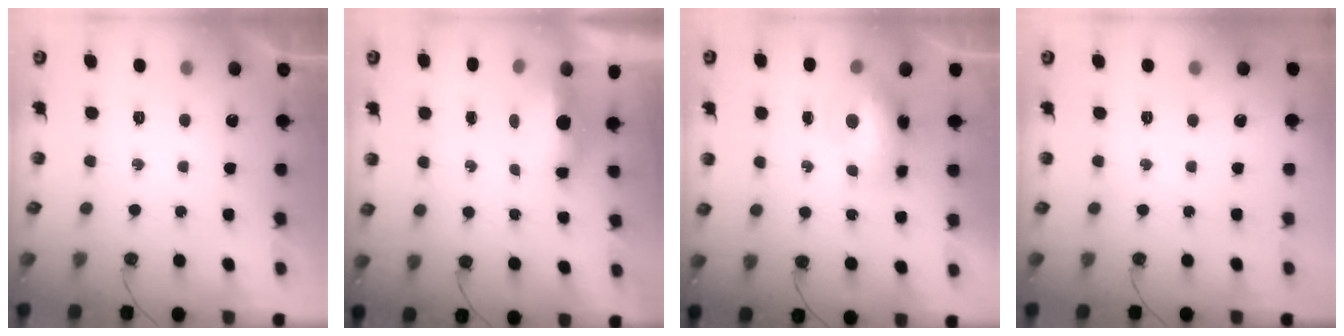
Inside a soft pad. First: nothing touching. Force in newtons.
{"total": 5.0, "press": 4.8, "slide": 1.3}
{"total": 8.8, "press": 8.8, "slide": 1.0}
{"total": 0.0}